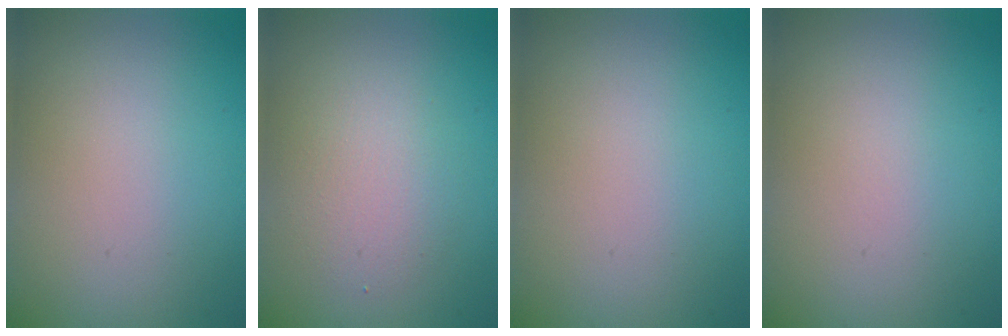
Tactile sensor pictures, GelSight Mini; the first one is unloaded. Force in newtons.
{"total": 2.6, "press": 2.6, "slide": 0.2}
{"total": 0.0}
{"total": 0.0}